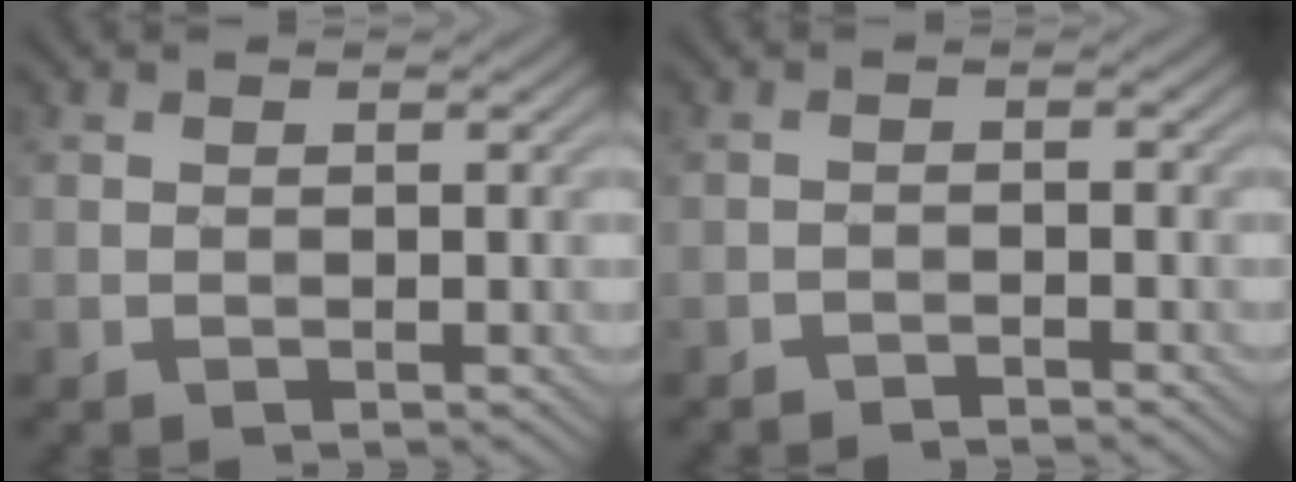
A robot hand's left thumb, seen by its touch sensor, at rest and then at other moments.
{"total": 1.3, "force": [-1.3, 0.2, 0.4], "torque": [-0.006, 0.001, -0.028]}